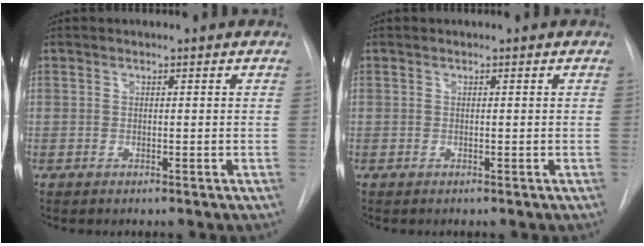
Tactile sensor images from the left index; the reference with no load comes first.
{"total": 0.0}